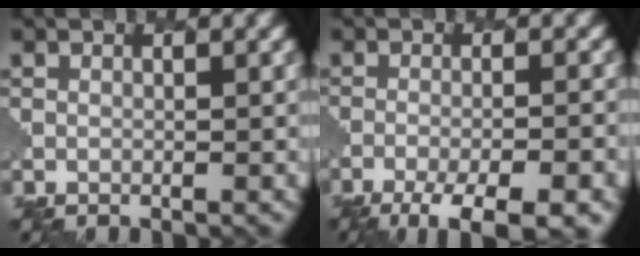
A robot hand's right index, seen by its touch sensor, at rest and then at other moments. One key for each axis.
{"total": 8.1, "fx": -5.3, "fy": 2.1, "fz": 5.7, "tx": -0.094, "ty": -0.015, "tz": -0.078}